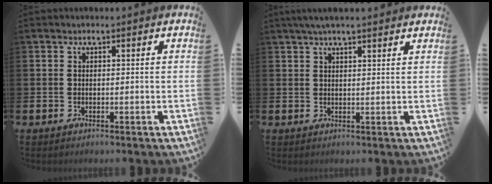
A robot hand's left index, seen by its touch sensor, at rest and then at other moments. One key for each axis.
{"total": 3.3, "fx": 2.8, "fy": 0.5, "fz": 1.6, "tx": -0.035, "ty": -0.001, "tz": 0.051}